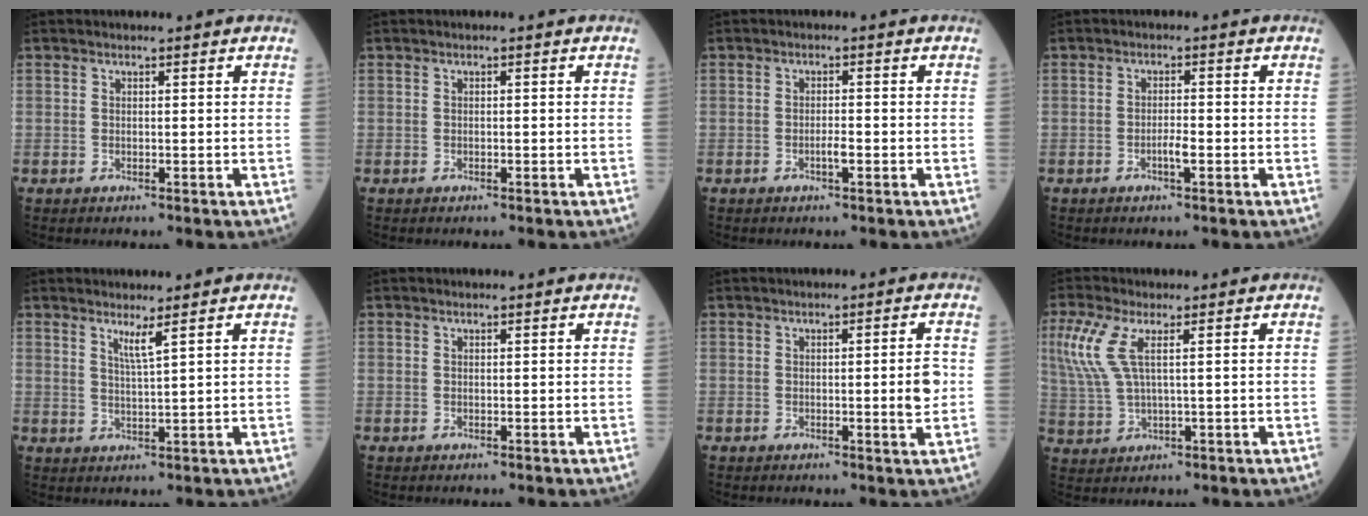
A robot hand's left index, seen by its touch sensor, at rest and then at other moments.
{"total": 0.0}
{"total": 1.4, "force": [-0.8, 0.1, 1.1], "torque": [-0.021, -0.002, -0.016]}
{"total": 1.8, "force": [-1.0, 0.1, 1.5], "torque": [-0.027, -0.002, -0.020]}
{"total": 2.2, "force": [1.4, -0.8, 1.6], "torque": [-0.030, -0.016, 0.029]}
{"total": 0.0}
{"total": 2.9, "force": [-0.4, -0.1, 2.9], "torque": [-0.040, -0.005, -0.007]}
{"total": 6.5, "force": [2.2, 1.6, 5.9], "torque": [-0.164, 0.010, 0.049]}